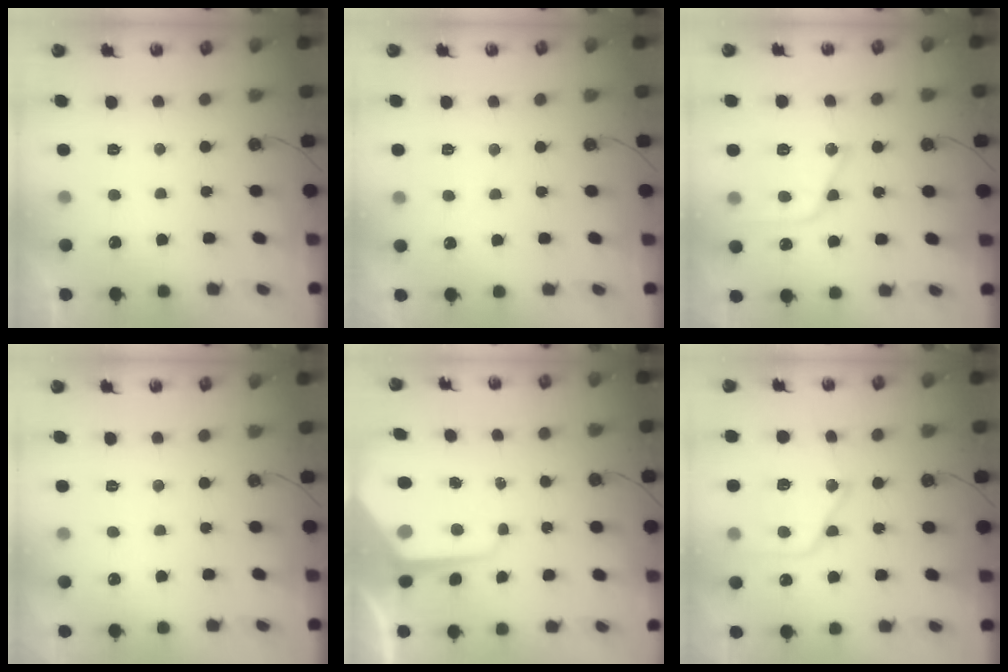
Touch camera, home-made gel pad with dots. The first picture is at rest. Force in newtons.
{"total": 4.7, "press": 4.7, "slide": 0.6}
{"total": 15.7, "press": 15.6, "slide": 1.2}
{"total": 3.8, "press": 3.7, "slide": 0.6}
{"total": 10.2, "press": 10.2, "slide": 1.0}
{"total": 17.2, "press": 17.1, "slide": 1.9}